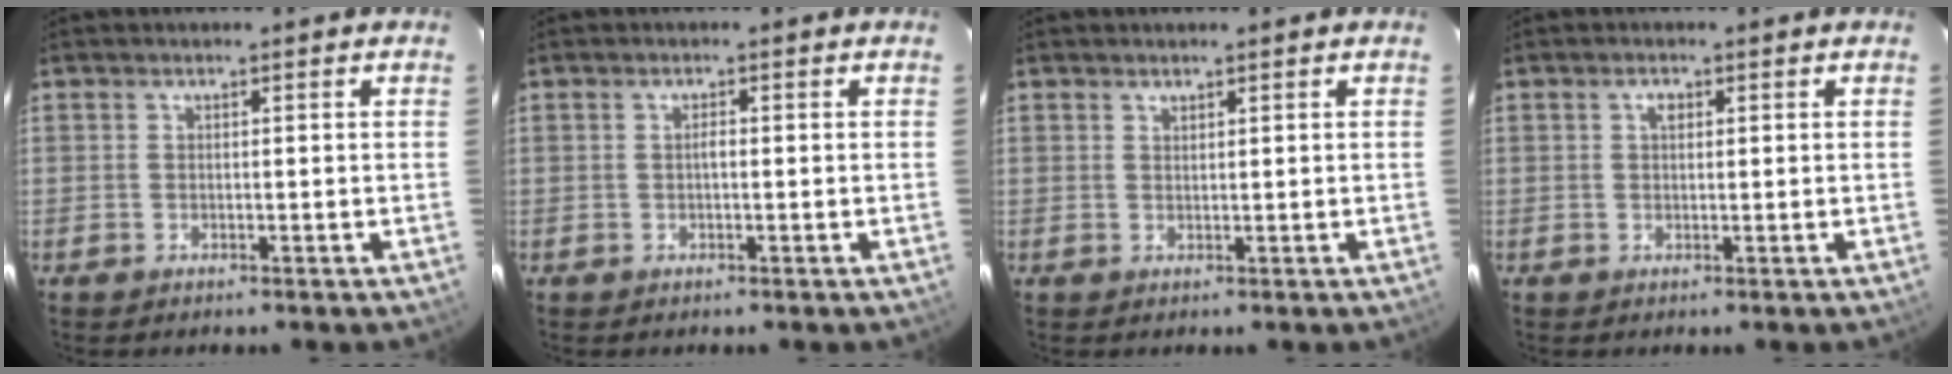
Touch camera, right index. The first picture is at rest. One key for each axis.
{"total": 0.9, "fx": -0.1, "fy": 0.3, "fz": 0.8, "tx": -0.015, "ty": 0.004, "tz": -0.003}
{"total": 0.7, "fx": 0.7, "fy": 0.2, "fz": 0.2, "tx": -0.003, "ty": 0.001, "tz": 0.013}
{"total": 1.4, "fx": 0.4, "fy": 0.9, "fz": 1.0, "tx": -0.015, "ty": 0.007, "tz": 0.006}